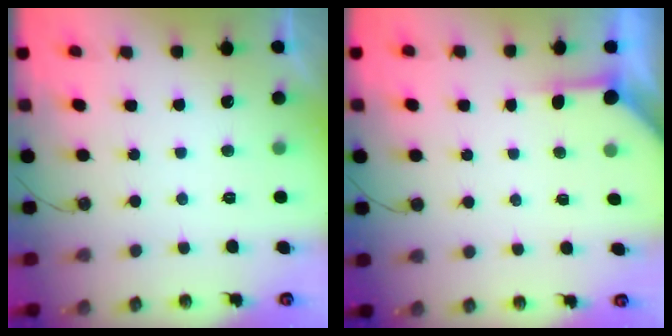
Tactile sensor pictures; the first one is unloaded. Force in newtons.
{"total": 3.7, "press": 3.6, "slide": 0.5}